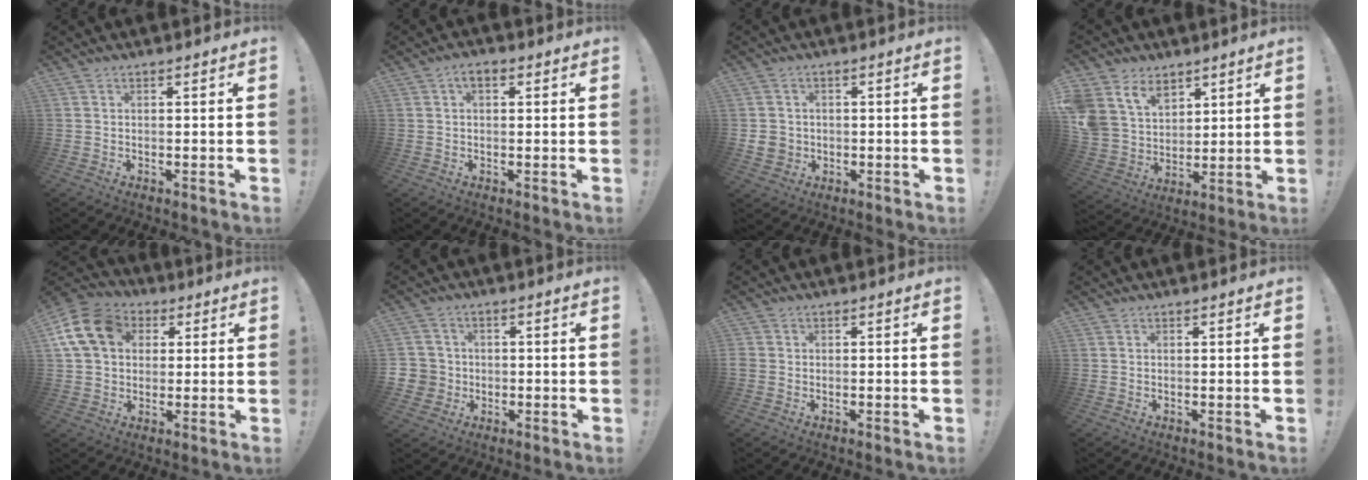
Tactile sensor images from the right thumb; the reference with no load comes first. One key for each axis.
{"total": 3.3, "fx": 1.0, "fy": 1.9, "fz": 2.5, "tx": -0.039, "ty": 0.004, "tz": 0.016}
{"total": 4.9, "fx": -0.1, "fy": 4.5, "fz": 1.8, "tx": -0.041, "ty": 0.003, "tz": 0.000}
{"total": 12.0, "fx": 7.7, "fy": 8.2, "fz": 4.2, "tx": -0.101, "ty": -0.045, "tz": 0.154}
{"total": 15.5, "fx": 4.5, "fy": 12.3, "fz": 8.3, "tx": -0.153, "ty": 0.003, "tz": 0.094}
{"total": 5.9, "fx": -0.7, "fy": 5.7, "fz": 1.2, "tx": -0.035, "ty": 0.011, "tz": -0.010}
{"total": 1.3, "fx": -0.3, "fy": 1.3, "fz": -0.2, "tx": -0.004, "ty": 0.007, "tz": -0.003}
{"total": 0.0}